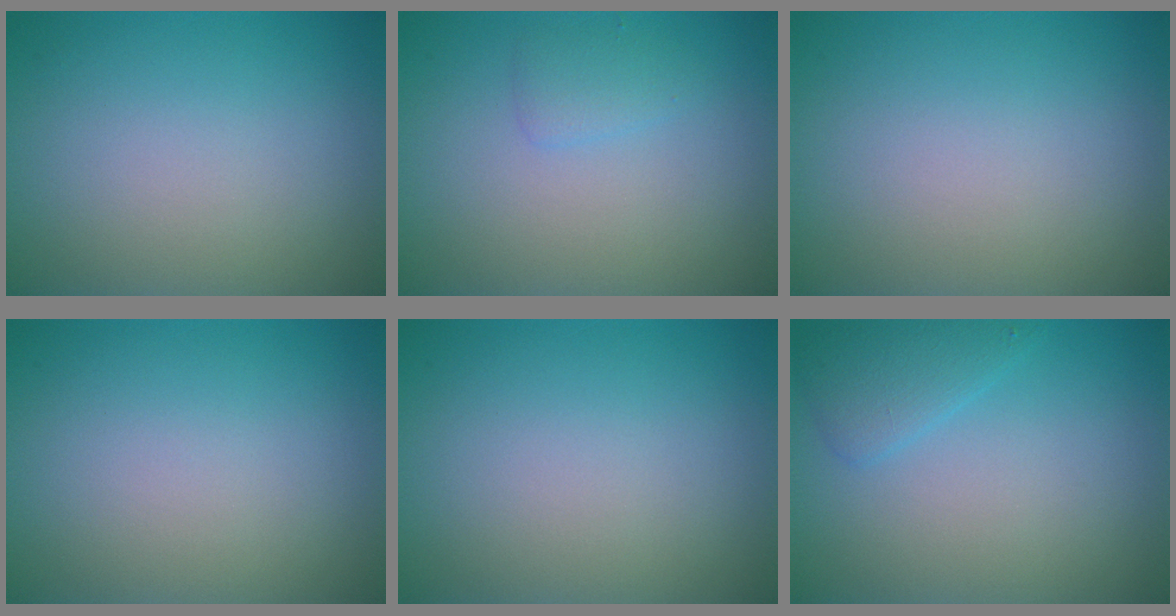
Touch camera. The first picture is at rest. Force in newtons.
{"total": 1.2, "press": 1.2, "slide": 0.1}
{"total": 0.0}
{"total": 0.0}
{"total": 0.0}
{"total": 2.1, "press": 2.0, "slide": 0.2}